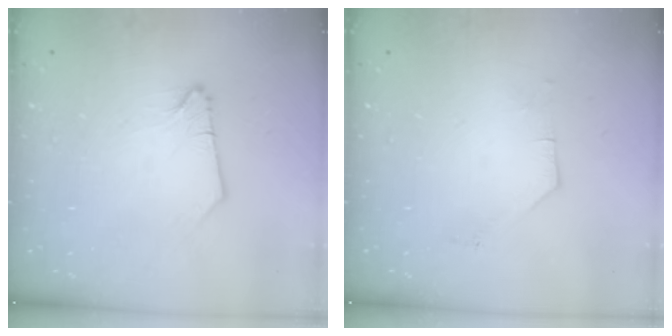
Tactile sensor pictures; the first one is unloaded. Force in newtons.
{"total": 1.3, "press": 1.3, "slide": 0.2}